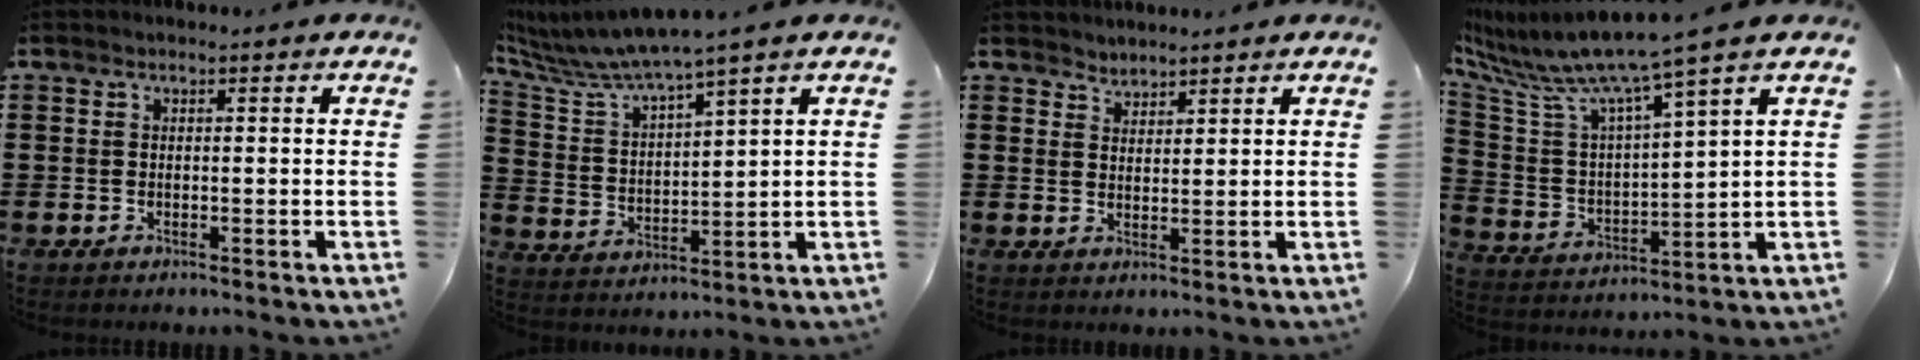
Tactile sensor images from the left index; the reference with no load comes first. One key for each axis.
{"total": 6.5, "fx": 5.8, "fy": -0.3, "fz": 3.0, "tx": -0.084, "ty": -0.035, "tz": 0.097}
{"total": 2.2, "fx": 2.1, "fy": 0.3, "fz": -0.6, "tx": 0.005, "ty": -0.001, "tz": 0.042}
{"total": 8.3, "fx": 7.1, "fy": -0.3, "fz": 4.3, "tx": -0.118, "ty": -0.057, "tz": 0.113}